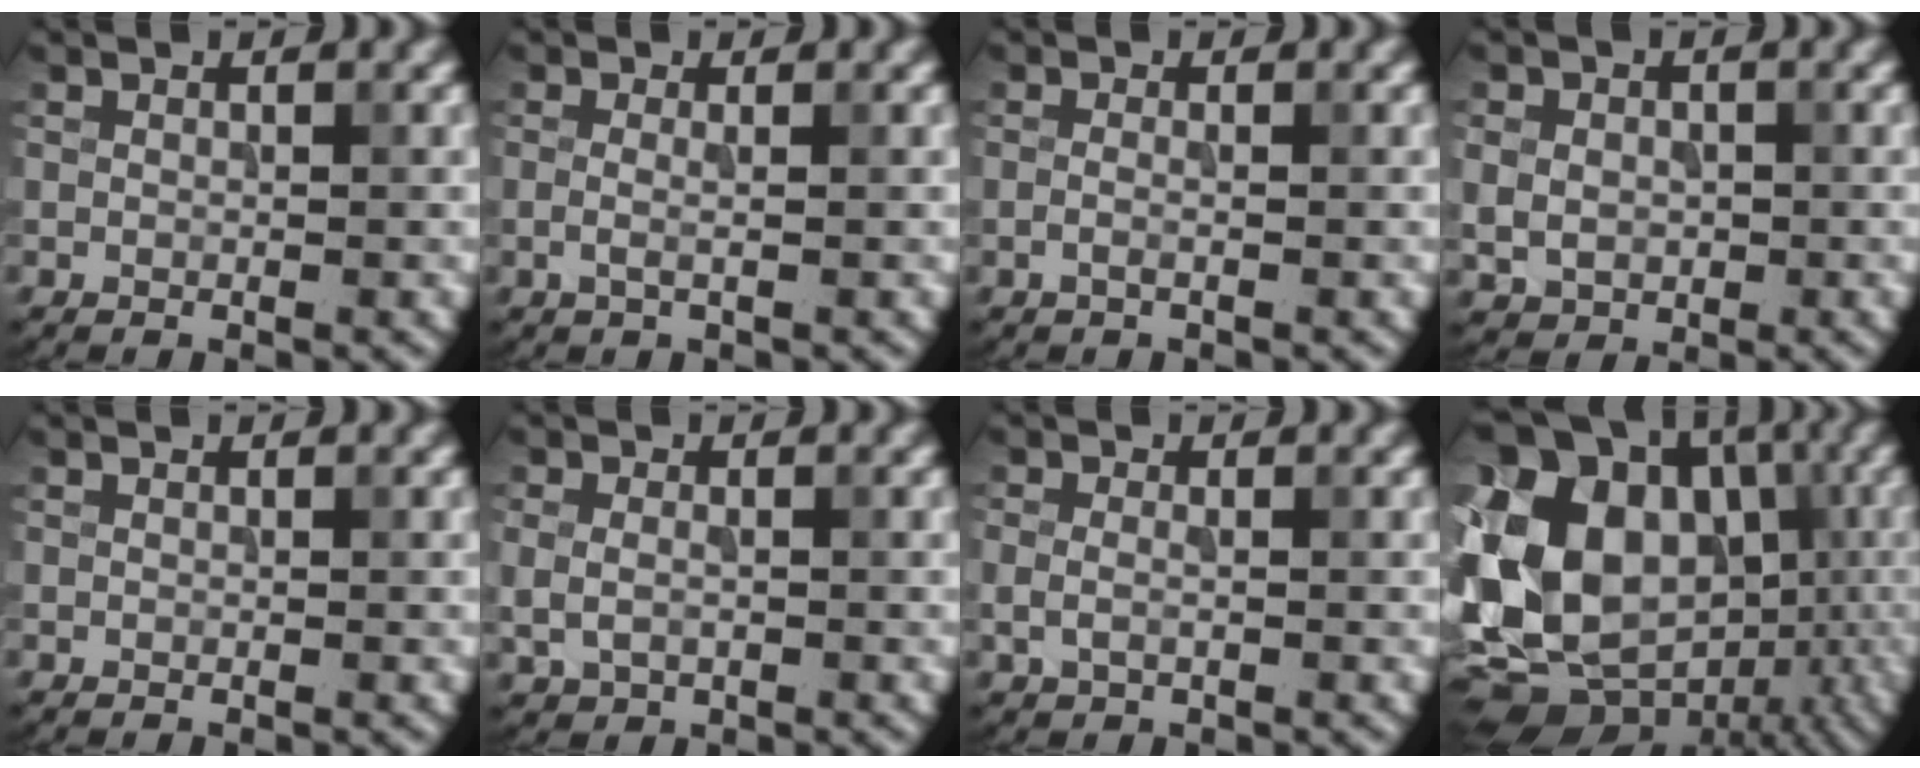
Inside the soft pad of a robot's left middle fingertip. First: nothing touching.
{"total": 1.1, "force": [-0.1, 0.2, 1.1], "torque": [-0.025, -0.007, -0.004]}
{"total": 0.9, "force": [-0.3, 0.2, 0.8], "torque": [-0.019, -0.003, -0.009]}
{"total": 3.2, "force": [-0.1, 2.8, 1.6], "torque": [-0.029, -0.005, -0.004]}
{"total": 0.0}
{"total": 2.0, "force": [-0.2, 1.5, 1.3], "torque": [-0.030, -0.004, 0.000]}
{"total": 1.4, "force": [-0.2, 0.9, 1.1], "torque": [-0.027, 0.001, -0.006]}
{"total": 19.0, "force": [-0.3, 15.5, 10.9], "torque": [-0.206, -0.001, 0.021]}